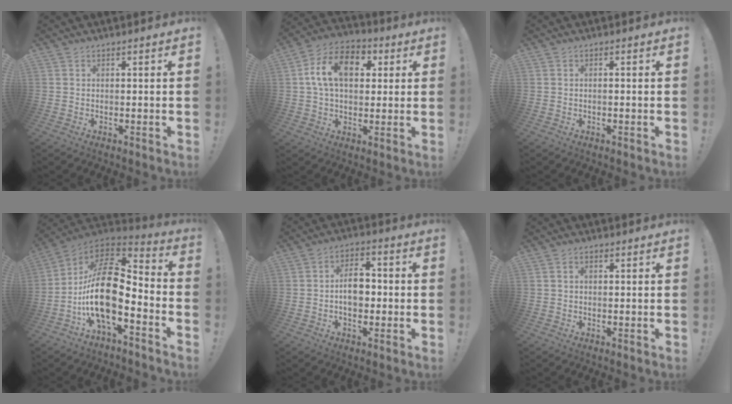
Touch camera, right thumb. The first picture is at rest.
{"total": 14.6, "force": [3.8, 9.4, 10.6], "torque": [-0.179, 0.010, 0.069]}
{"total": 0.8, "force": [-0.6, -0.1, 0.5], "torque": [-0.016, 0.001, -0.009]}
{"total": 20.4, "force": [-3.4, 9.0, 18.0], "torque": [-0.360, 0.016, -0.058]}
{"total": 8.7, "force": [-0.6, 5.9, 6.4], "torque": [-0.100, 0.010, -0.016]}
{"total": 1.3, "force": [0.1, 0.7, 1.0], "torque": [-0.022, 0.005, 0.000]}